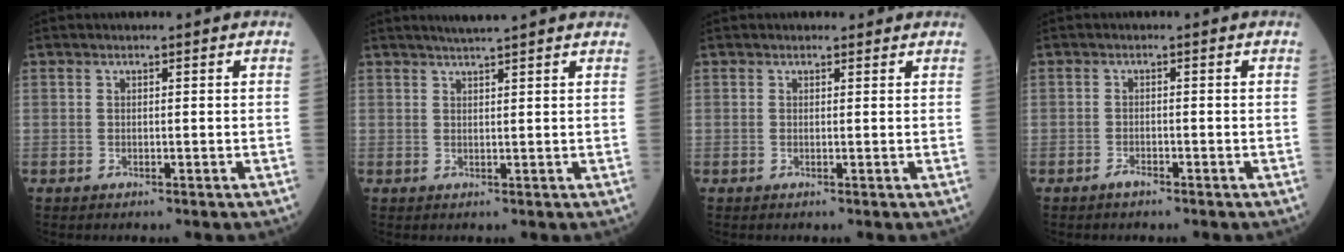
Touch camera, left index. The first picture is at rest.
{"total": 6.9, "force": [6.1, -0.1, 3.3], "torque": [-0.052, 0.029, 0.077]}
{"total": 0.9, "force": [0.7, 0.5, -0.1], "torque": [-0.005, 0.000, 0.004]}
{"total": 1.1, "force": [-1.0, 0.2, 0.6], "torque": [-0.014, -0.001, -0.016]}